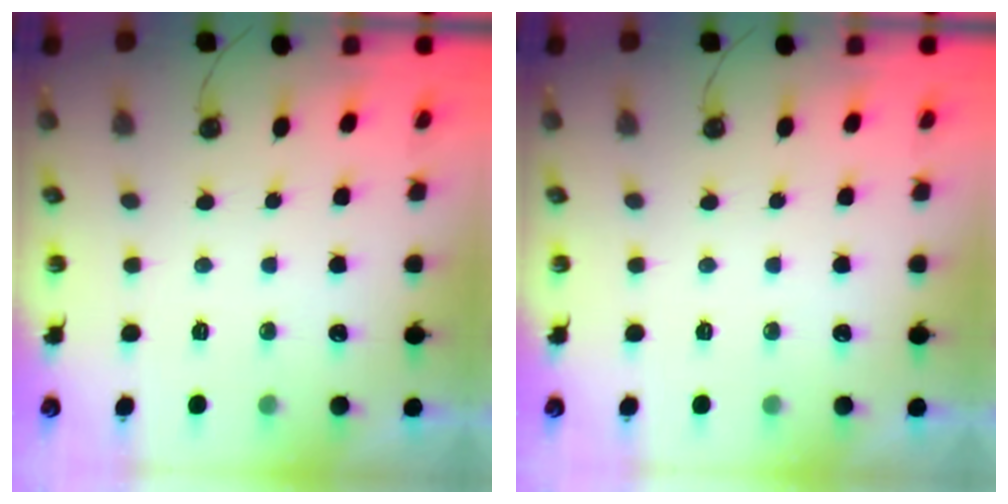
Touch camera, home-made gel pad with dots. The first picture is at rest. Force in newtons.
{"total": 0.0}